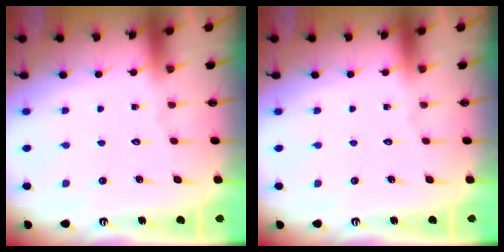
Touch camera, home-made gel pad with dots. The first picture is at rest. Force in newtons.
{"total": 0.0}